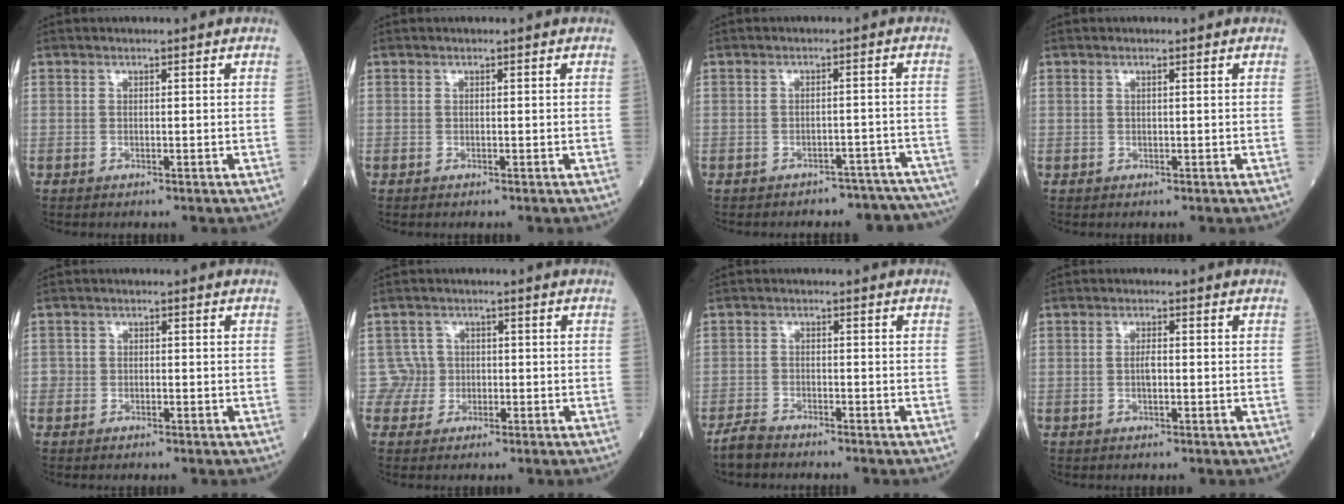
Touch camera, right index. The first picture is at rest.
{"total": 0.0}
{"total": 11.2, "force": [-10.4, 3.9, 1.2], "torque": [0.005, 0.020, -0.107]}
{"total": 0.5, "force": [0.2, 0.0, 0.5], "torque": [-0.014, 0.005, 0.004]}
{"total": 1.5, "force": [-0.6, 1.3, 0.5], "torque": [-0.001, 0.006, -0.012]}
{"total": 3.0, "force": [-0.4, 2.9, -0.6], "torque": [0.028, 0.011, -0.013]}
{"total": 2.9, "force": [-2.8, 0.5, 0.6], "torque": [-0.016, -0.006, -0.055]}
{"total": 1.9, "force": [-0.3, 0.5, 1.8], "torque": [-0.037, 0.002, -0.006]}